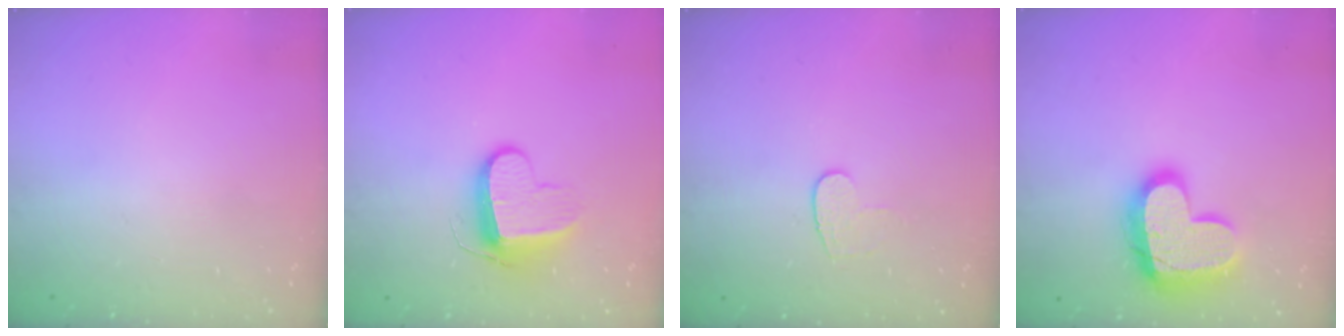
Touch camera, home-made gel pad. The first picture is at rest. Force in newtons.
{"total": 9.9, "press": 9.9, "slide": 0.1}
{"total": 6.6, "press": 6.6, "slide": 0.6}
{"total": 18.4, "press": 18.3, "slide": 1.7}